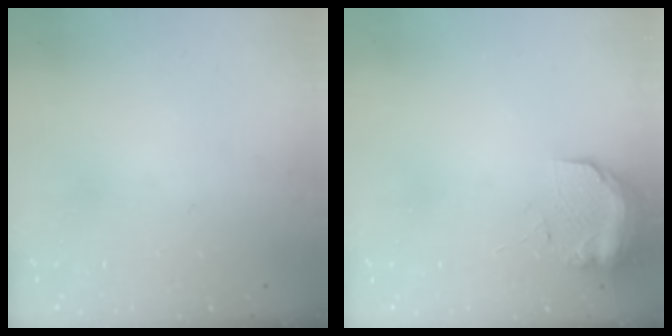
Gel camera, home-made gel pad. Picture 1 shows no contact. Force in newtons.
{"total": 9.3, "press": 9.2, "slide": 0.7}